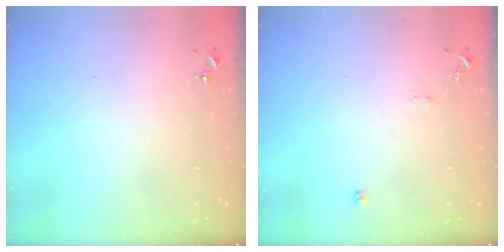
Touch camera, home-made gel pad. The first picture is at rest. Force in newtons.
{"total": 5.6, "press": 5.5, "slide": 0.6}